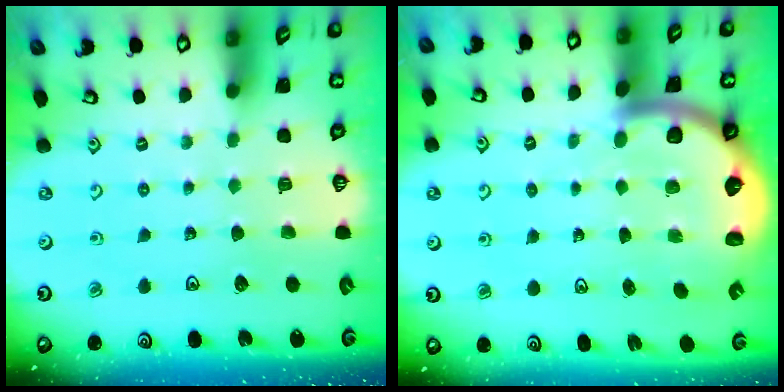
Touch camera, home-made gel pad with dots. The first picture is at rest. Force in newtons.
{"total": 6.2, "press": 6.1, "slide": 1.2}